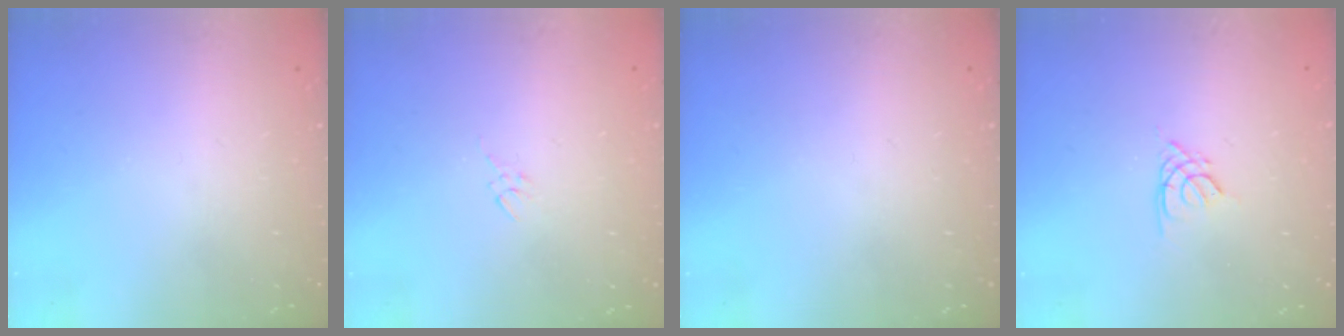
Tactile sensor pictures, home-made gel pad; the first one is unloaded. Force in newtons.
{"total": 2.7, "press": 2.7, "slide": 0.5}
{"total": 0.0}
{"total": 2.6, "press": 2.6, "slide": 0.3}